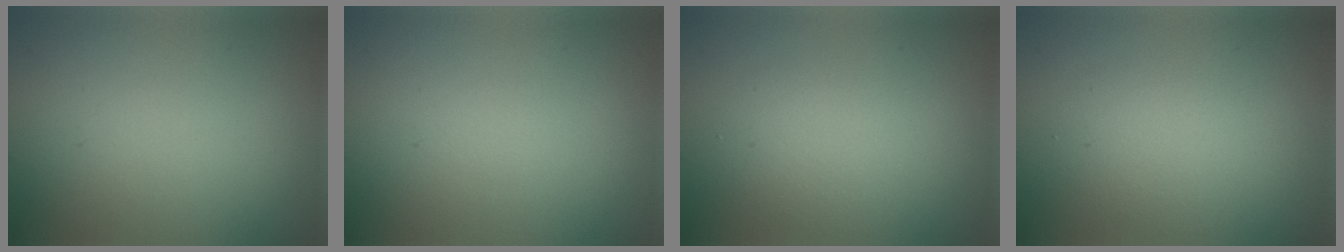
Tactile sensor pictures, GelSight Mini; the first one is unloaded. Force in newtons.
{"total": 0.0}
{"total": 2.8, "press": 2.8, "slide": 0.2}
{"total": 2.6, "press": 2.6, "slide": 0.1}